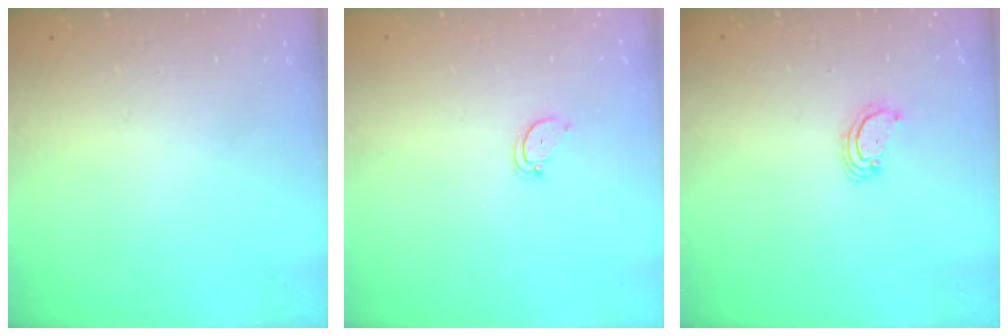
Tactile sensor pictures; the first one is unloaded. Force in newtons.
{"total": 2.6, "press": 2.6, "slide": 0.0}
{"total": 2.3, "press": 2.3, "slide": 0.2}